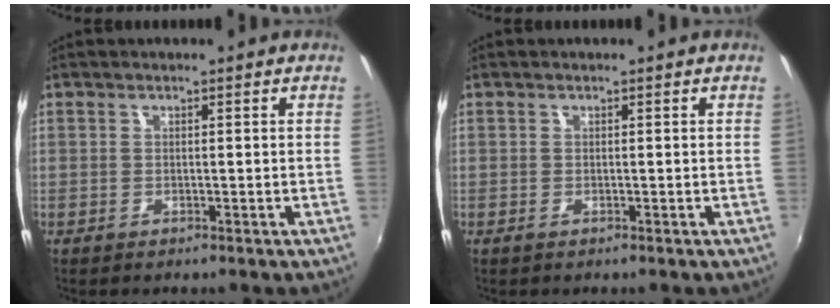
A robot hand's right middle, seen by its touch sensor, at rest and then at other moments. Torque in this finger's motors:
{"motor_torque": [-0.12, -0.33, 0.01, 0.01]}